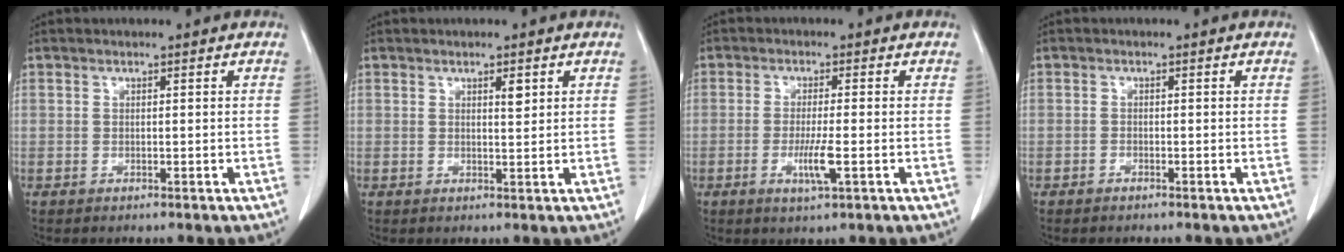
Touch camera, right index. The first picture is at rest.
{"total": 1.6, "force": [0.8, 0.4, 1.4], "torque": [-0.022, -0.004, 0.013]}
{"total": 4.2, "force": [-1.2, 0.0, 4.1], "torque": [-0.077, -0.009, -0.017]}
{"total": 0.6, "force": [-0.5, 0.1, 0.2], "torque": [-0.007, 0.000, -0.010]}